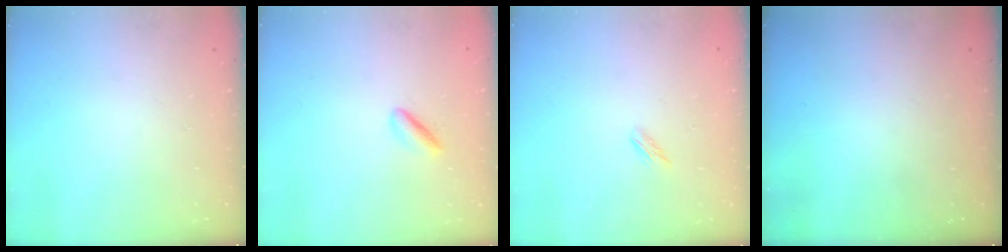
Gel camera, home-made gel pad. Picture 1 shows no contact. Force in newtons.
{"total": 1.9, "press": 1.9, "slide": 0.4}
{"total": 1.7, "press": 1.5, "slide": 0.6}
{"total": 0.0}